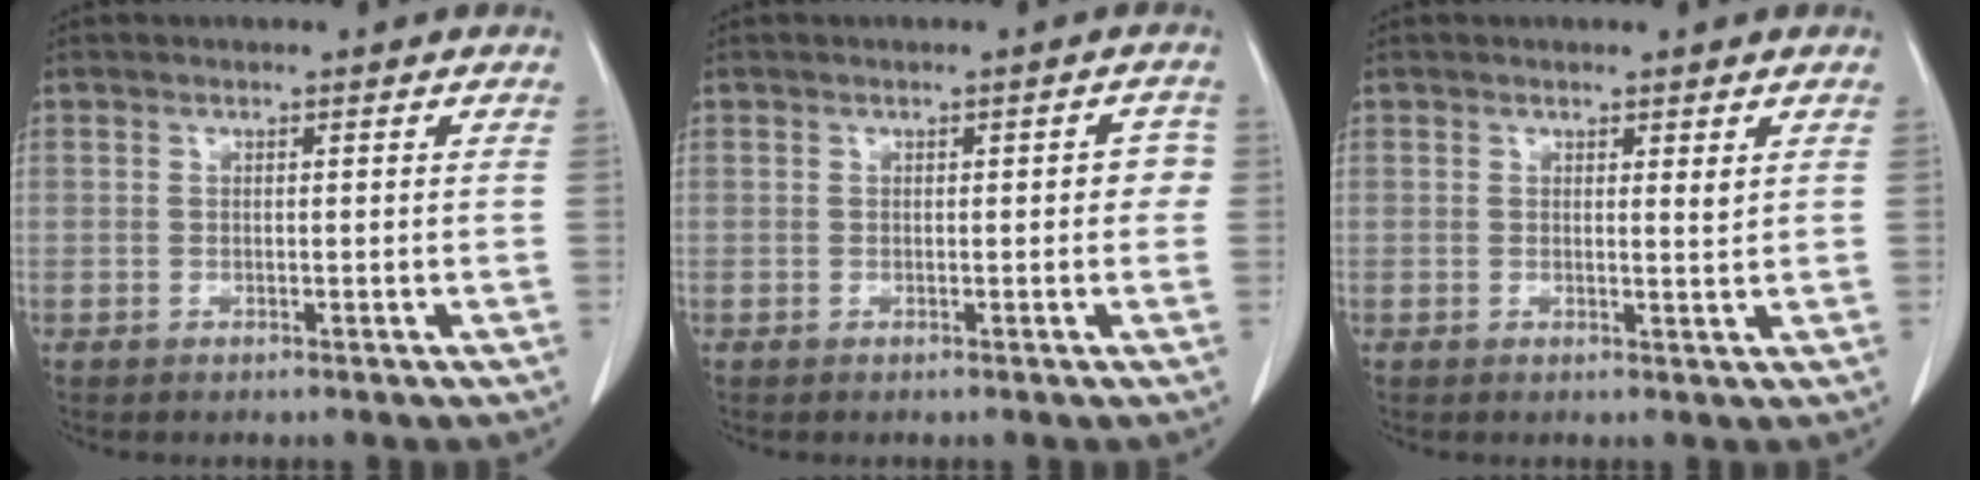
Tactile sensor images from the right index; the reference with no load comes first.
{"total": 2.1, "force": [0.0, 1.0, 1.8], "torque": [-0.010, 0.014, -0.001]}
{"total": 1.1, "force": [0.6, 0.2, 0.9], "torque": [-0.014, -0.005, 0.009]}